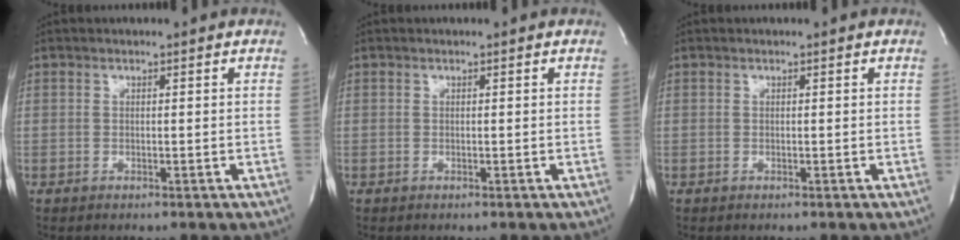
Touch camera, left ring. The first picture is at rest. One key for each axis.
{"total": 0.0}
{"total": 0.0}